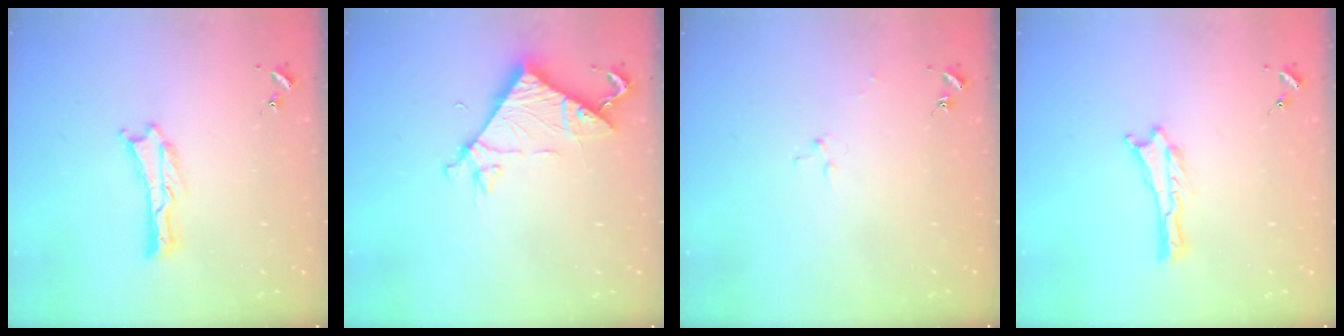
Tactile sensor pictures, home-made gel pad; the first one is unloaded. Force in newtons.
{"total": 7.2, "press": 7.1, "slide": 0.4}
{"total": 2.5, "press": 2.5, "slide": 0.3}
{"total": 0.0}